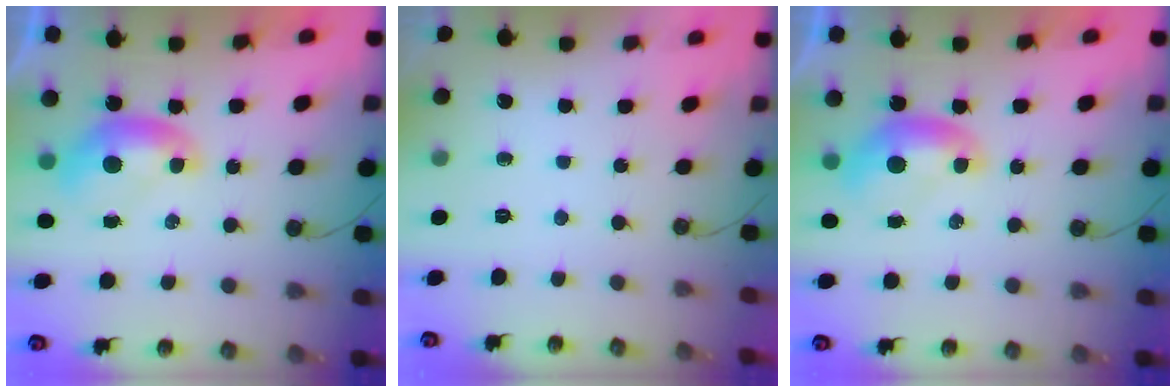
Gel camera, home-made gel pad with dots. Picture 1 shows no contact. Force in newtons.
{"total": 0.0}
{"total": 0.0}